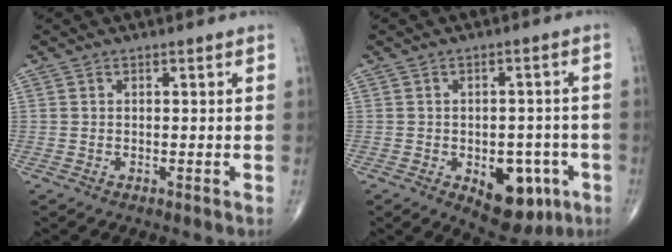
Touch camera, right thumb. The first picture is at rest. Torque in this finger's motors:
{"motor_torque": [1.86, 1.46, 0.59, -0.78, 0.10]}